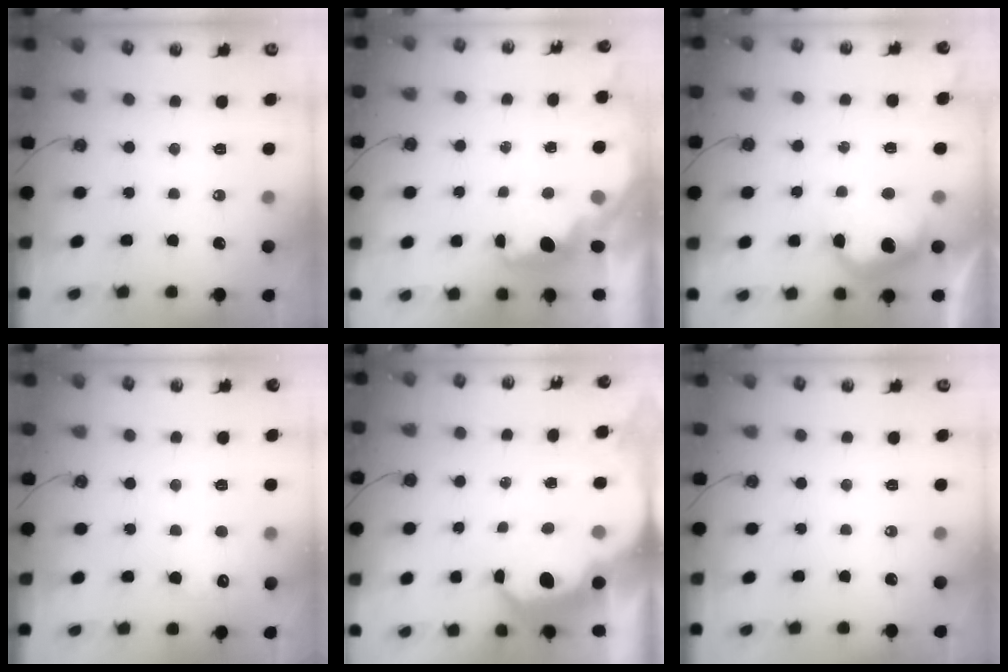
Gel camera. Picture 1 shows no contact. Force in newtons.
{"total": 2.1, "press": 2.0, "slide": 0.8}
{"total": 12.6, "press": 12.5, "slide": 0.9}
{"total": 5.9, "press": 5.8, "slide": 1.3}
{"total": 10.8, "press": 10.8, "slide": 0.5}
{"total": 0.0}